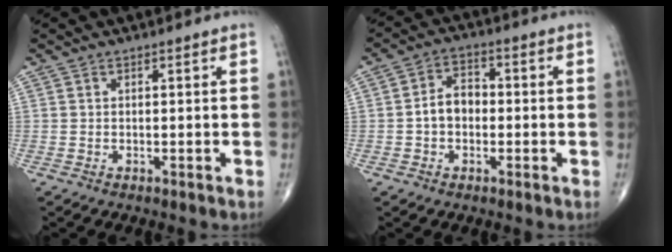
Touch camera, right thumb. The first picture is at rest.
{"total": 5.7, "force": [-0.7, 4.1, 3.9], "torque": [-0.055, 0.024, -0.021]}